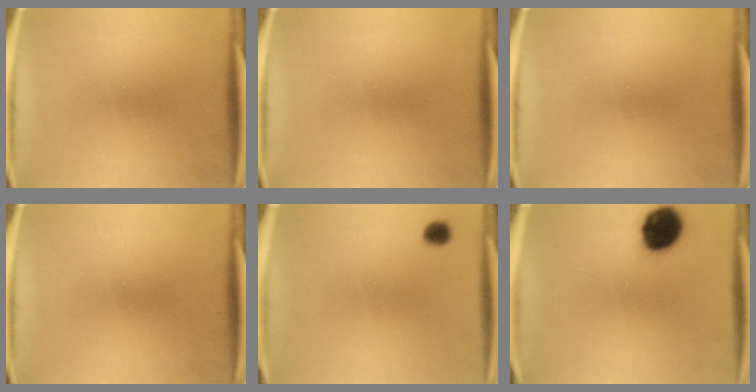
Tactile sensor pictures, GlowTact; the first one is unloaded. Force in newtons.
{"total": 0.0}
{"total": 0.0}
{"total": 0.0}
{"total": 2.3}
{"total": 12.5}